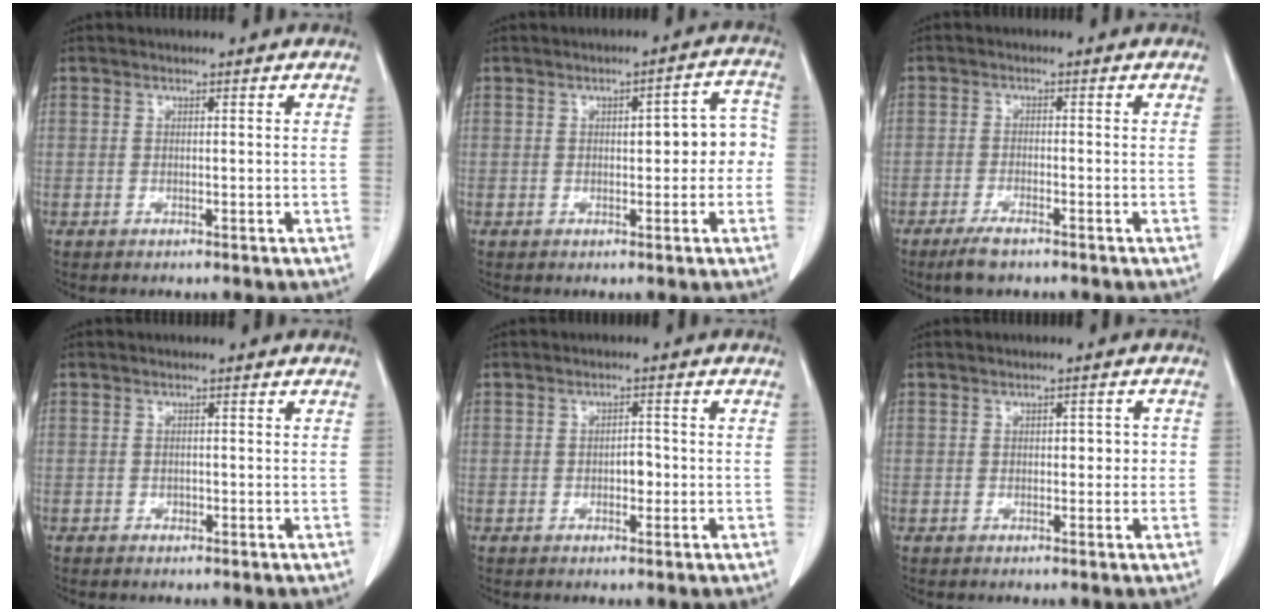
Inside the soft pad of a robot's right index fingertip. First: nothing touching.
{"total": 6.5, "force": [0.1, 2.5, 6.0], "torque": [-0.065, 0.033, 0.000]}
{"total": 3.9, "force": [-2.9, 0.7, 2.5], "torque": [-0.056, -0.007, -0.052]}
{"total": 0.6, "force": [-0.3, 0.4, 0.2], "torque": [-0.003, 0.002, -0.006]}
{"total": 2.0, "force": [-0.5, 1.1, 1.7], "torque": [-0.023, 0.004, -0.006]}
{"total": 2.6, "force": [0.1, 1.4, 2.1], "torque": [-0.023, 0.008, 0.001]}